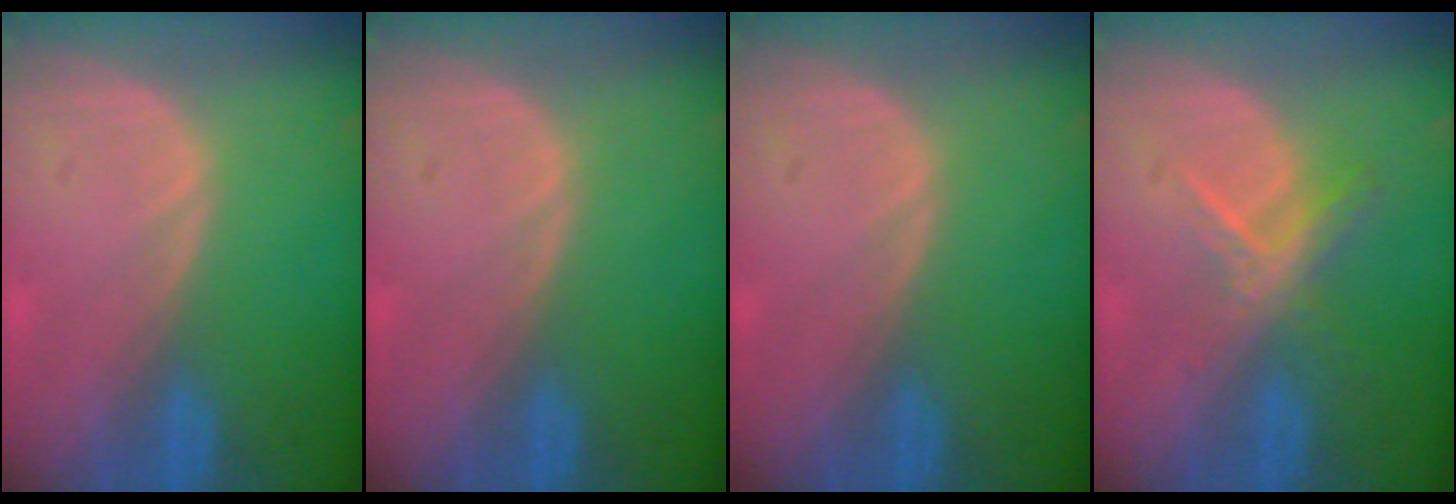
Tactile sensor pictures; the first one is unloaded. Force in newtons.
{"total": 0.0}
{"total": 0.0}
{"total": 5.7, "press": 5.0, "slide": 2.9}